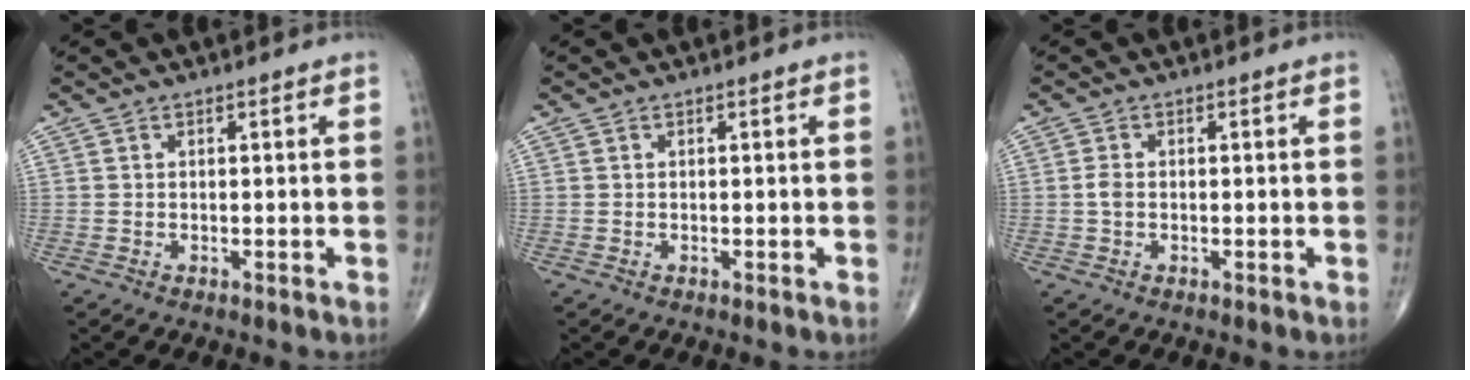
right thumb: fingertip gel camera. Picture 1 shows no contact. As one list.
[{"total": 0.0}, {"total": 1.5, "force": [-0.2, 0.9, 1.1], "torque": [-0.025, 0.000, -0.007]}]